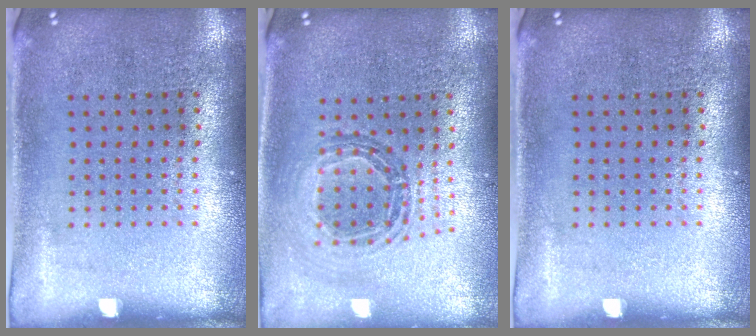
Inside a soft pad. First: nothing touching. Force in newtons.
{"total": 0.8, "press": 0.8, "slide": 0.0}
{"total": 0.0}